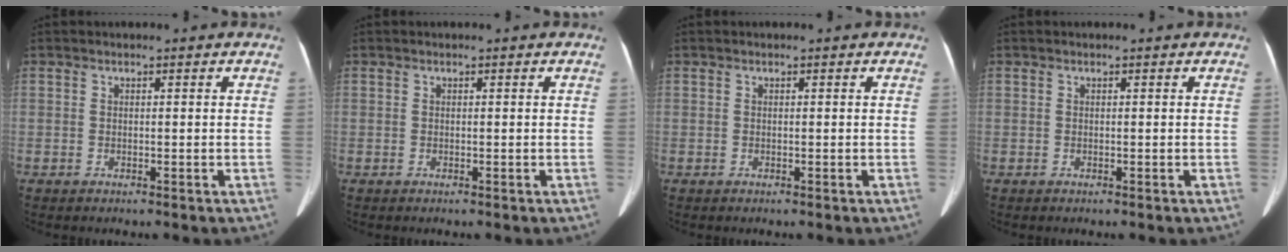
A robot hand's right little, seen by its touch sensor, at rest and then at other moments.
{"total": 0.0}
{"total": 0.0}
{"total": 0.0}